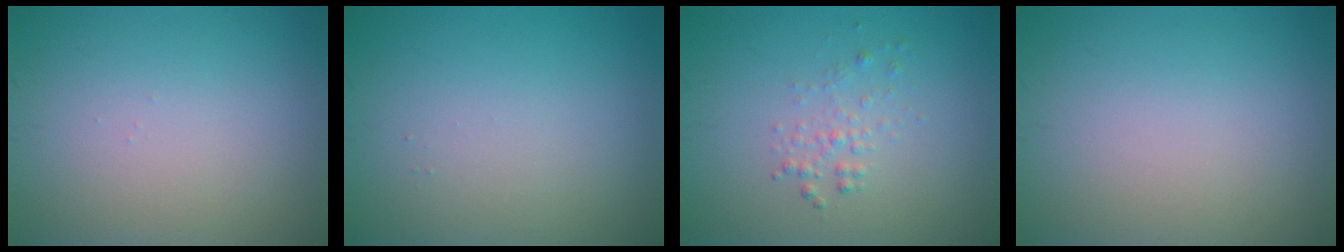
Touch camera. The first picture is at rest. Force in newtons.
{"total": 0.0}
{"total": 1.4, "press": 1.4, "slide": 0.0}
{"total": 0.0}